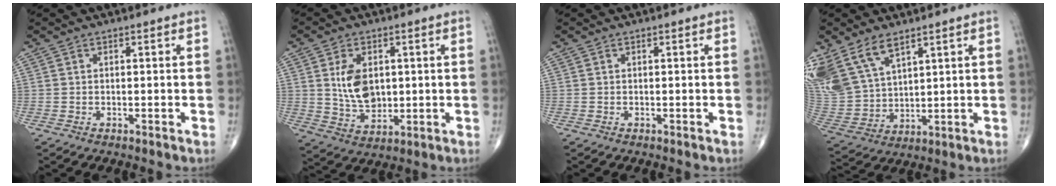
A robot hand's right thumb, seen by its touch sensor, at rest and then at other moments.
{"total": 9.0, "force": [1.6, 5.9, 6.5], "torque": [-0.098, -0.013, 0.042]}
{"total": 0.0}
{"total": 15.0, "force": [9.1, 7.9, 8.9], "torque": [-0.191, -0.024, 0.198]}